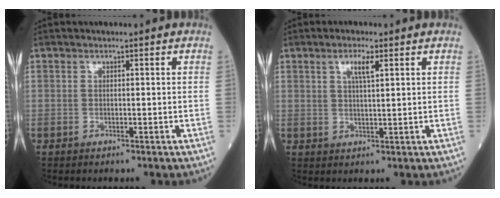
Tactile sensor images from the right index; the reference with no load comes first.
{"total": 3.3, "force": [1.6, 0.4, 2.8], "torque": [-0.054, 0.001, 0.027]}